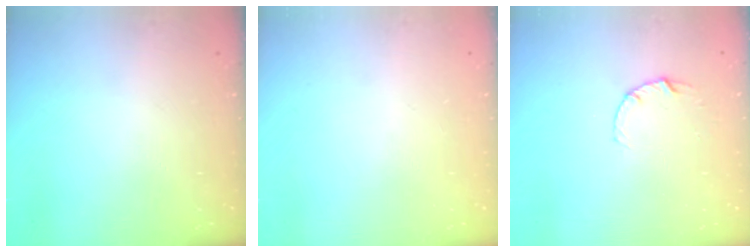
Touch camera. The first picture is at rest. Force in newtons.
{"total": 0.0}
{"total": 3.2, "press": 3.2, "slide": 0.4}